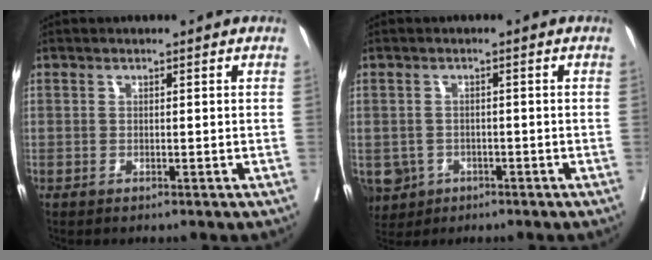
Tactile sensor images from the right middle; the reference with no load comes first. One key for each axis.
{"total": 4.9, "fx": -2.3, "fy": 4.3, "fz": 1.1, "tx": -0.023, "ty": 0.002, "tz": -0.031}